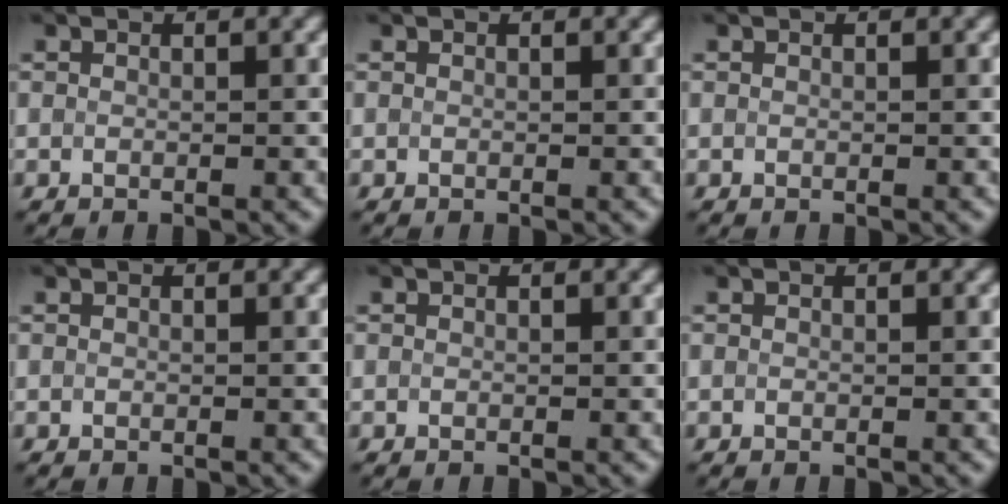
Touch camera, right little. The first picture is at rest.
{"total": 0.0}
{"total": 0.0}
{"total": 0.0}
{"total": 0.0}
{"total": 0.0}